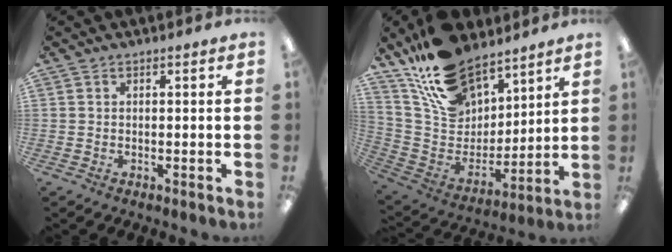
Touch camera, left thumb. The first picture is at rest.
{"total": 18.9, "force": [14.1, 10.1, 7.4], "torque": [-0.155, -0.090, 0.265]}